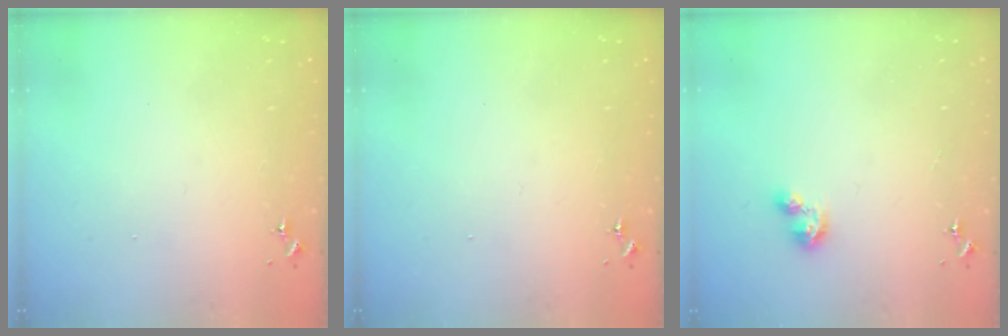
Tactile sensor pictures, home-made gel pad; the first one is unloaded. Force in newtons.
{"total": 0.0}
{"total": 2.6, "press": 2.6, "slide": 0.3}